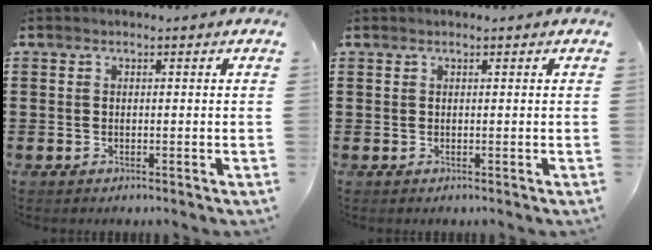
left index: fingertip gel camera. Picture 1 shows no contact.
{"total": 0.0}